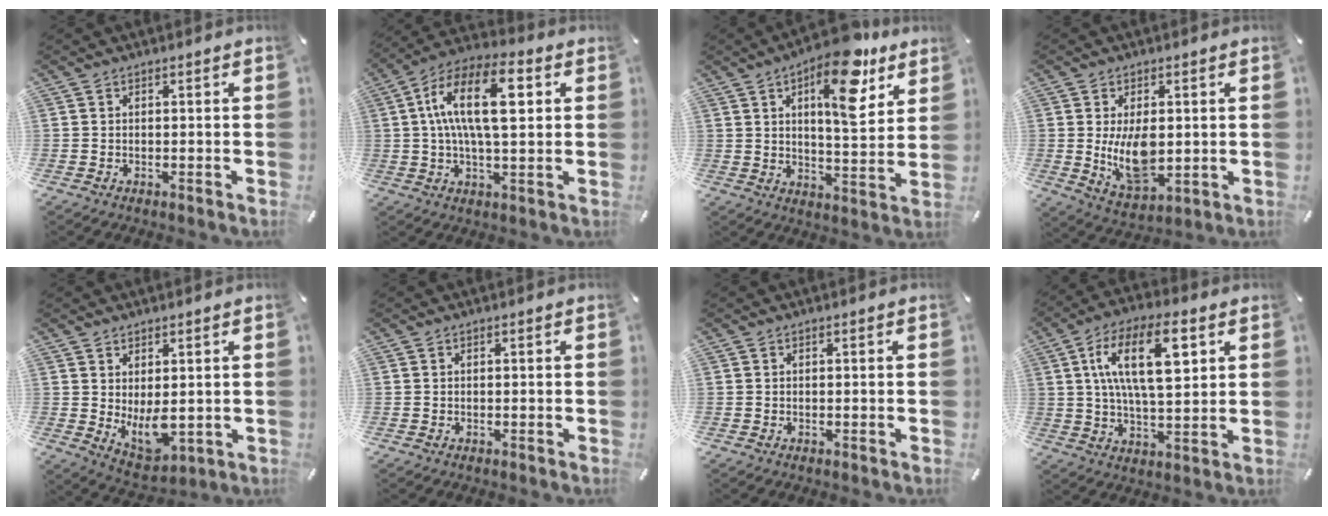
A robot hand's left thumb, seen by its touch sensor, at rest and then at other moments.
{"total": 16.0, "force": [3.6, 6.8, 14.0], "torque": [-0.264, -0.001, 0.054]}
{"total": 15.7, "force": [8.5, 5.9, 11.9], "torque": [-0.170, -0.042, 0.133]}
{"total": 10.7, "force": [0.5, 6.0, 8.9], "torque": [-0.164, -0.021, 0.007]}
{"total": 7.6, "force": [0.9, 4.5, 6.1], "torque": [-0.090, -0.018, 0.022]}
{"total": 0.0}
{"total": 0.0}
{"total": 16.5, "force": [5.7, 7.1, 13.7], "torque": [-0.249, 0.003, 0.090]}